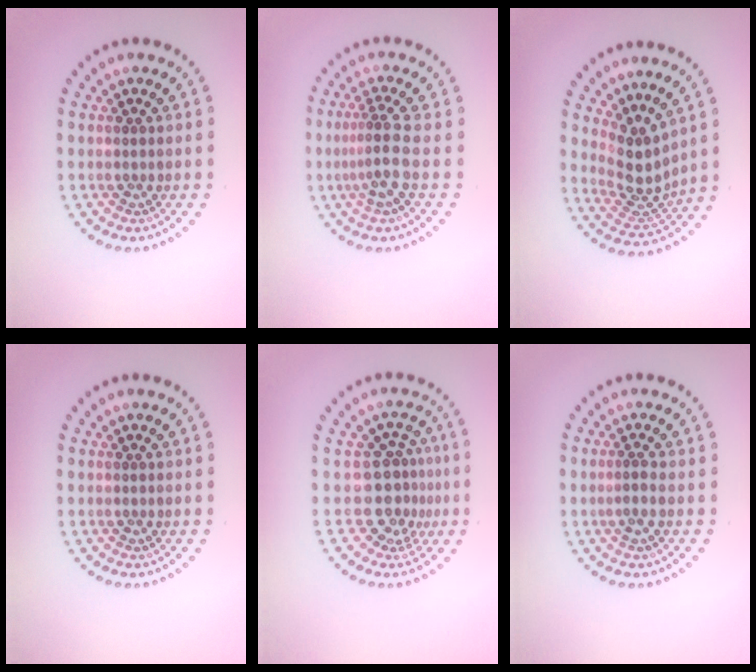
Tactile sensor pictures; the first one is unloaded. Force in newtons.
{"total": 2.8, "press": 1.9, "slide": 2.1}
{"total": 3.7, "press": 2.9, "slide": 2.3}
{"total": 0.0}
{"total": 3.6, "press": 2.6, "slide": 2.5}
{"total": 1.0, "press": 0.7, "slide": 0.7}